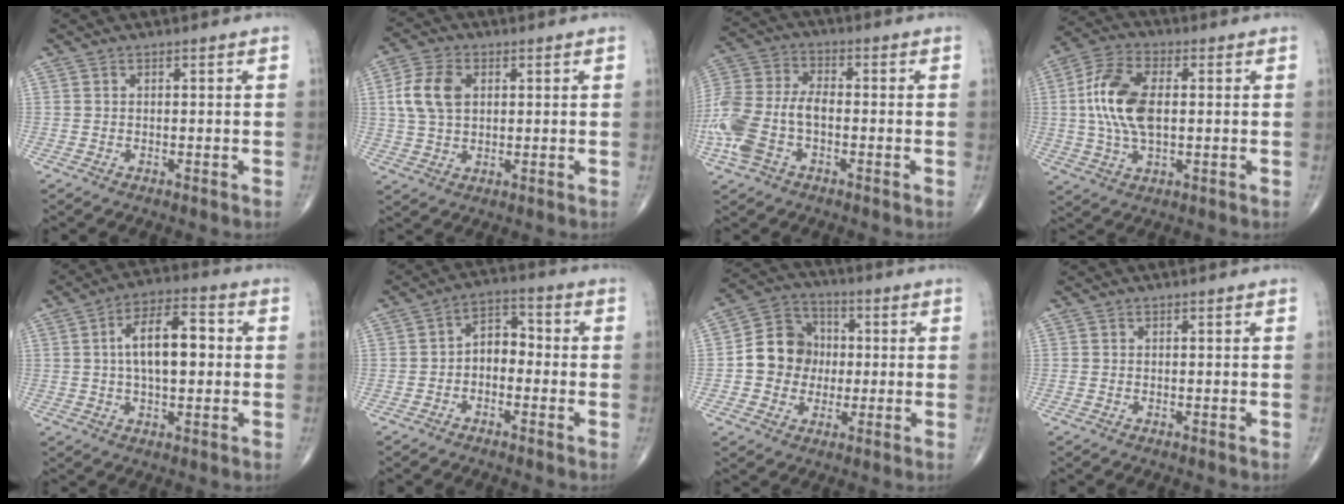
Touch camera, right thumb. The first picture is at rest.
{"total": 8.3, "force": [1.8, 5.4, 6.0], "torque": [-0.121, 0.005, 0.034]}
{"total": 14.1, "force": [-3.8, 8.1, 10.9], "torque": [-0.258, 0.026, -0.075]}
{"total": 12.9, "force": [0.9, 6.8, 10.9], "torque": [-0.229, 0.011, 0.015]}
{"total": 11.9, "force": [1.1, 5.6, 10.5], "torque": [-0.160, 0.020, 0.011]}
{"total": 5.8, "force": [-1.3, 4.0, 4.1], "torque": [-0.041, 0.031, -0.037]}
{"total": 10.8, "force": [-0.5, 9.8, 4.6], "torque": [-0.043, 0.027, -0.018]}
{"total": 0.0}